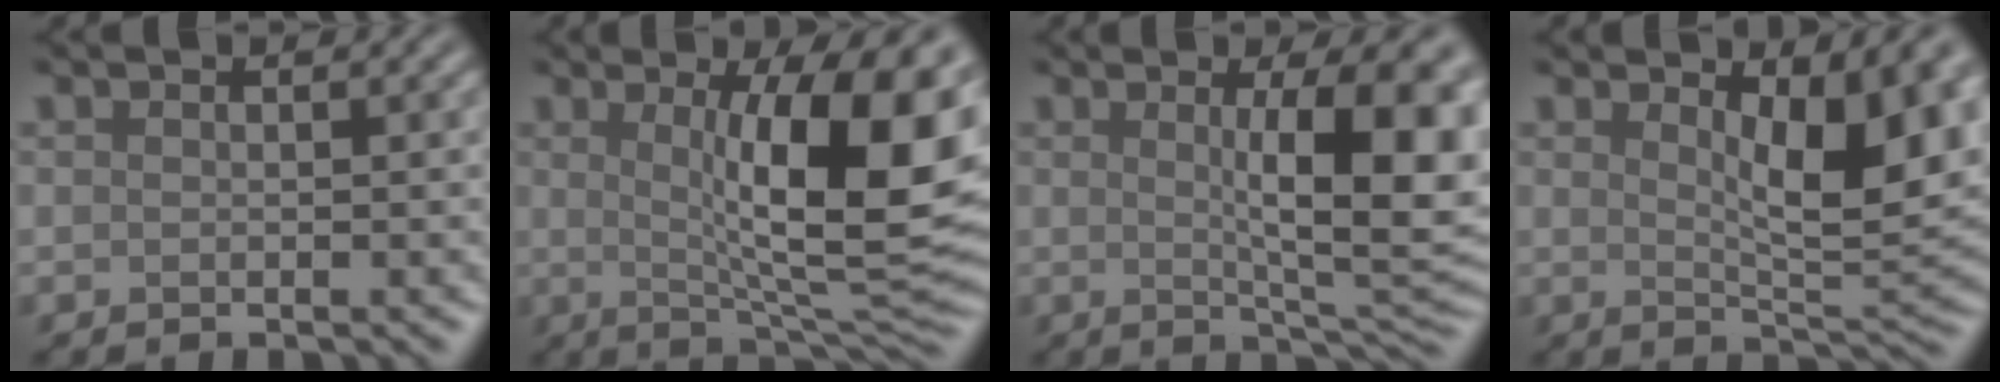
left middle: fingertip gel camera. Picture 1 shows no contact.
{"total": 12.9, "force": [2.1, 3.2, 12.3], "torque": [-0.158, -0.009, 0.033]}
{"total": 10.3, "force": [1.6, 2.5, 9.8], "torque": [-0.126, -0.004, 0.027]}
{"total": 7.3, "force": [2.2, 2.3, 6.6], "torque": [-0.093, -0.013, 0.039]}